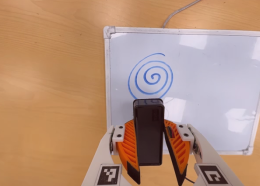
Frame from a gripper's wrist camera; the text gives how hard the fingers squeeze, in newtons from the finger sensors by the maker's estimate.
{"total": 5.8, "left": 5.3, "right": 6.4}